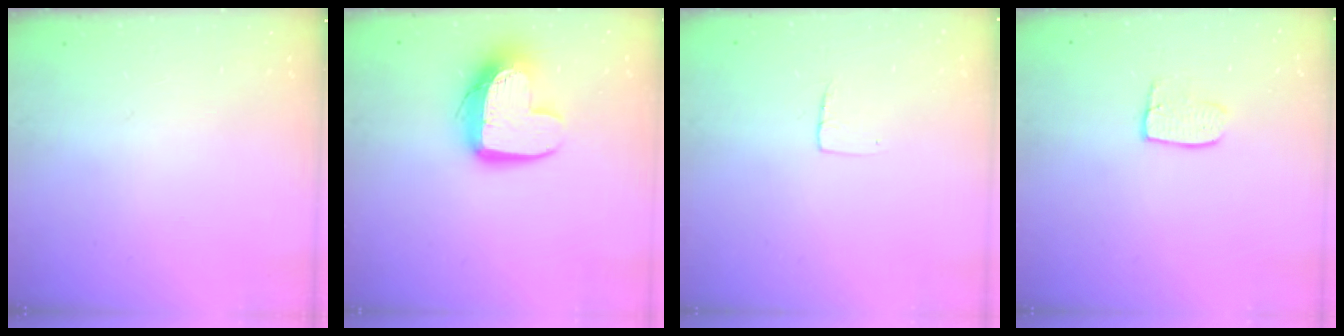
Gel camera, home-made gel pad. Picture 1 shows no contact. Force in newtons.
{"total": 13.2, "press": 13.2, "slide": 1.1}
{"total": 4.5, "press": 4.5, "slide": 0.4}
{"total": 5.9, "press": 5.9, "slide": 0.3}